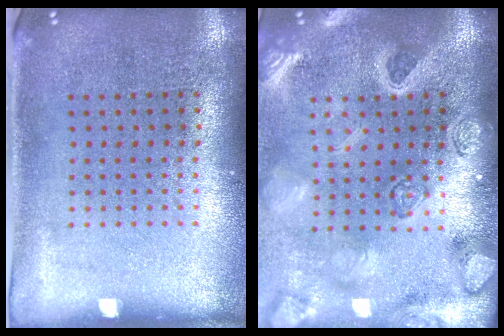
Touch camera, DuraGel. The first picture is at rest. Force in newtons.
{"total": 3.7, "press": 3.0, "slide": 2.1}